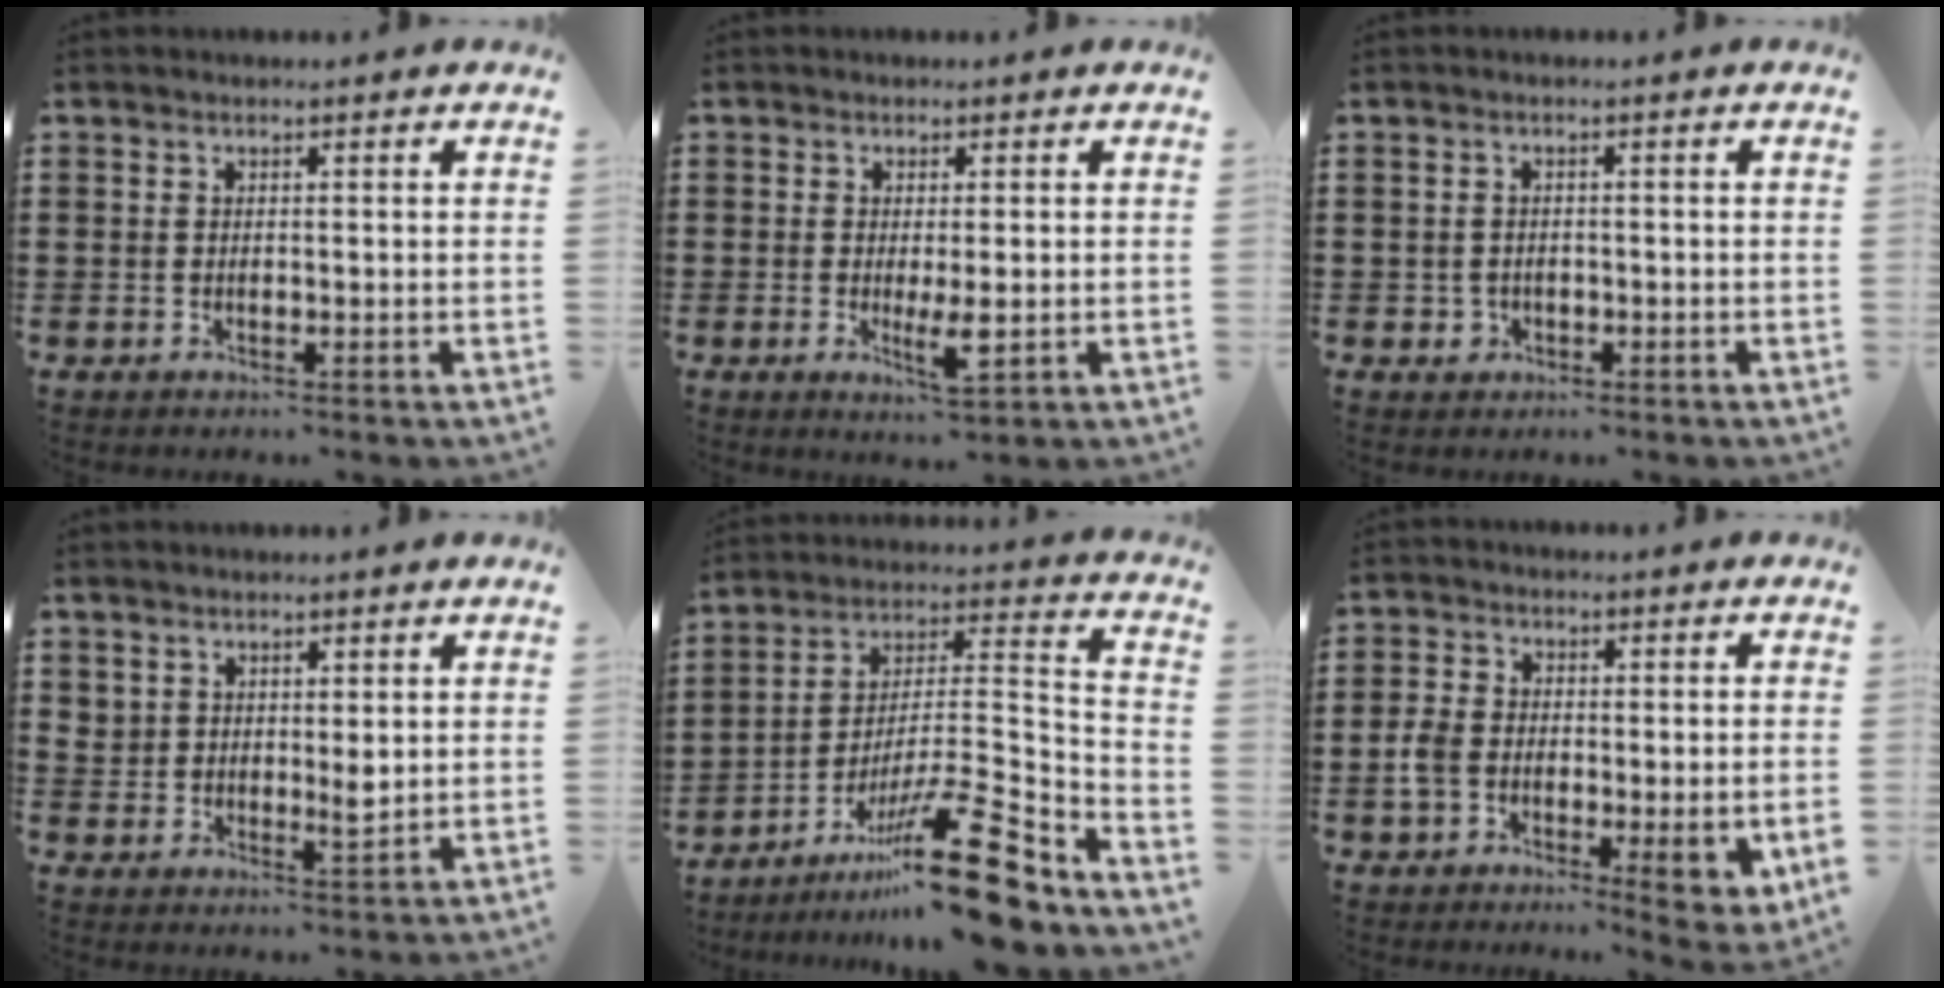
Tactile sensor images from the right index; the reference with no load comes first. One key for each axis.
{"total": 3.8, "fx": -0.7, "fy": 0.9, "fz": 3.6, "tx": -0.068, "ty": -0.006, "tz": -0.014}
{"total": 1.3, "fx": -0.5, "fy": 1.1, "fz": 0.3, "tx": -0.011, "ty": 0.002, "tz": -0.012}
{"total": 3.1, "fx": 2.2, "fy": 1.7, "fz": 1.4, "tx": -0.026, "ty": -0.004, "tz": 0.041}
{"total": 18.5, "fx": -12.5, "fy": 2.5, "fz": 13.4, "tx": -0.190, "ty": 0.055, "tz": -0.209}
{"total": 6.5, "fx": -1.6, "fy": 3.5, "fz": 5.3, "tx": -0.111, "ty": 0.002, "tz": -0.030}